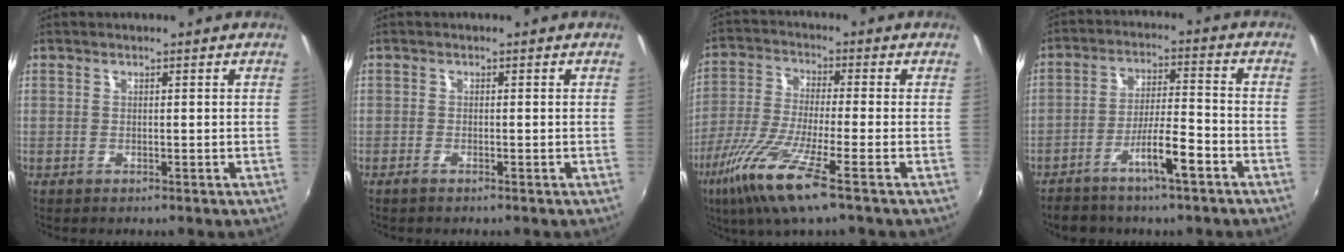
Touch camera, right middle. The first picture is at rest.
{"total": 1.0, "force": [-0.8, 0.1, 0.5], "torque": [-0.014, -0.002, -0.017]}
{"total": 12.6, "force": [-6.8, 1.0, 10.5], "torque": [-0.229, -0.029, -0.135]}
{"total": 7.9, "force": [-5.3, 1.6, 5.6], "torque": [-0.109, 0.010, -0.085]}